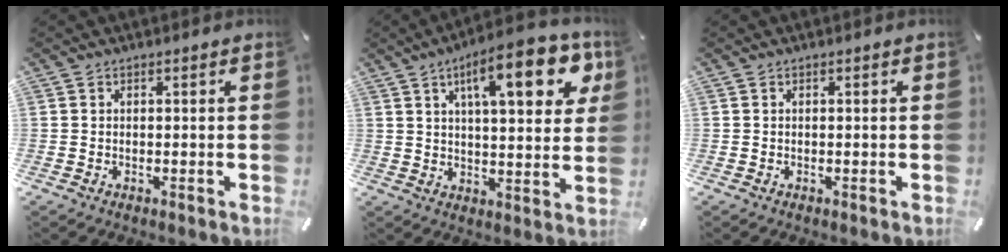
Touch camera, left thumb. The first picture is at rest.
{"total": 17.6, "force": [7.7, 6.1, 14.6], "torque": [-0.212, -0.021, 0.114]}
{"total": 0.0}